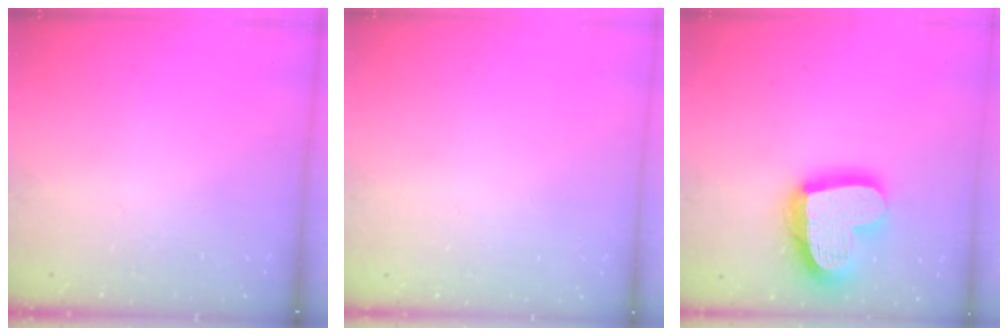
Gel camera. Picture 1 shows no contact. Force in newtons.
{"total": 0.0}
{"total": 21.6, "press": 21.5, "slide": 1.9}